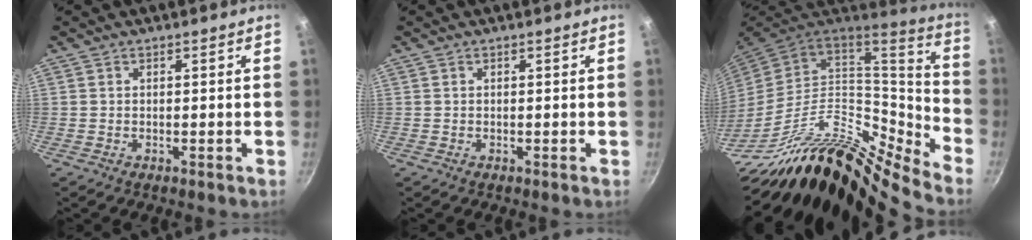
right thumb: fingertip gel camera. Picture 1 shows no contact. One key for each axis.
{"total": 0.0}
{"total": 27.5, "fx": -15.3, "fy": 11.0, "fz": 20.1, "tx": -0.276, "ty": 0.064, "tz": -0.279}